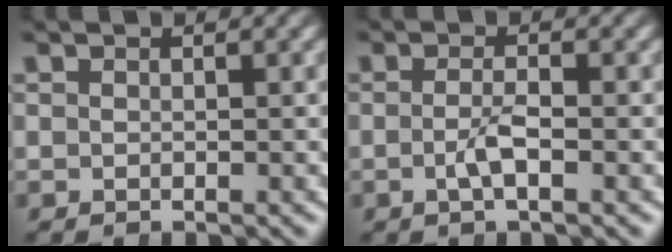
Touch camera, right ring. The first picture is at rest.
{"total": 2.0, "force": [-1.0, 0.1, 1.7], "torque": [-0.035, -0.006, -0.016]}